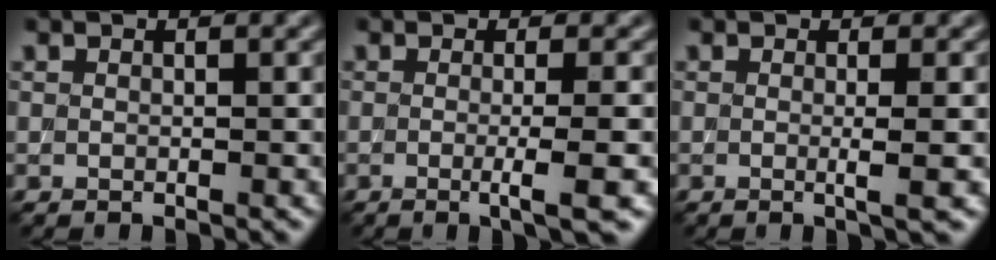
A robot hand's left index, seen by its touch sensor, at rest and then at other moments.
{"total": 4.1, "force": [-0.7, 0.9, 3.9], "torque": [-0.052, -0.008, -0.012]}
{"total": 2.5, "force": [-0.1, 0.6, 2.4], "torque": [-0.034, -0.006, -0.008]}